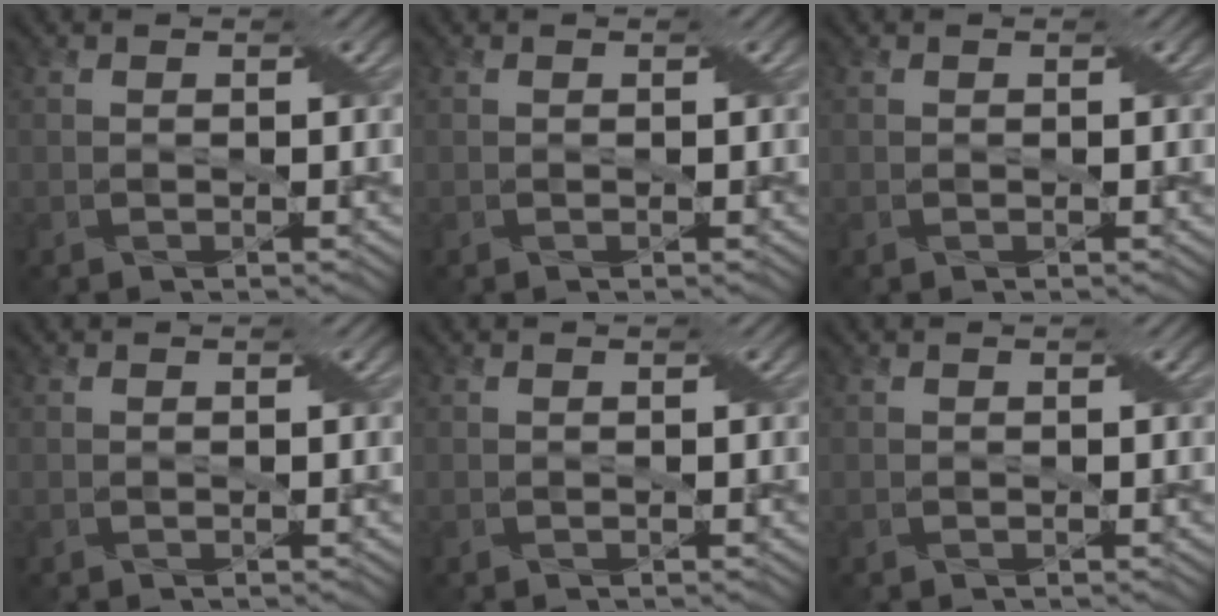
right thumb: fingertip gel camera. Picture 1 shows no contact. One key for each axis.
{"total": 0.0}
{"total": 0.0}
{"total": 0.0}
{"total": 0.0}
{"total": 0.0}